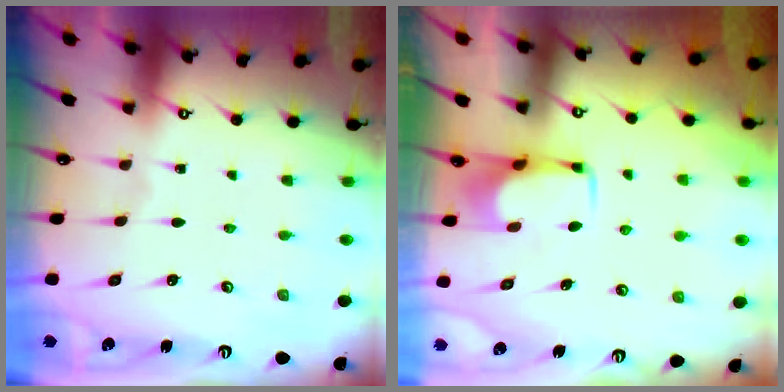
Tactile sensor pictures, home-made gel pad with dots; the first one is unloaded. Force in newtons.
{"total": 1.5, "press": 1.5, "slide": 0.4}